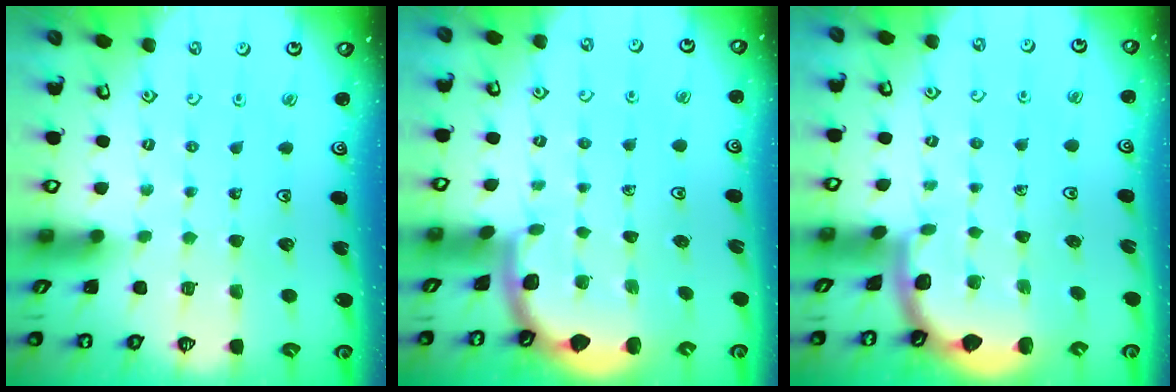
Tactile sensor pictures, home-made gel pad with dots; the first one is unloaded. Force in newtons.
{"total": 1.8, "press": 1.7, "slide": 0.0}
{"total": 1.8, "press": 1.7, "slide": 0.0}